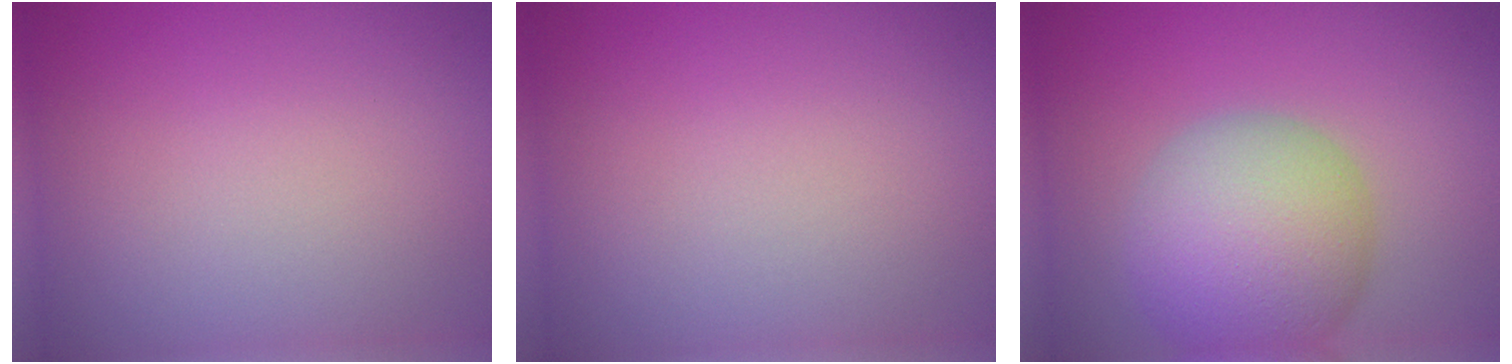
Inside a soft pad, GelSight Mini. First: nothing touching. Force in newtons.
{"total": 0.0}
{"total": 8.9, "press": 8.8, "slide": 0.5}